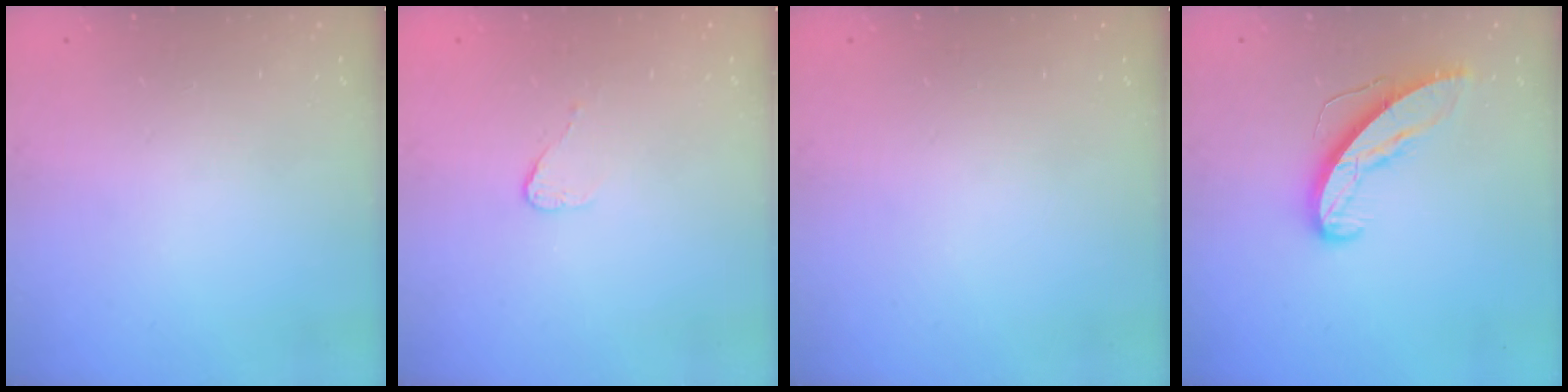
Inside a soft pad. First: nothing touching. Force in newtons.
{"total": 3.3, "press": 3.3, "slide": 0.3}
{"total": 0.0}
{"total": 9.9, "press": 9.8, "slide": 0.8}